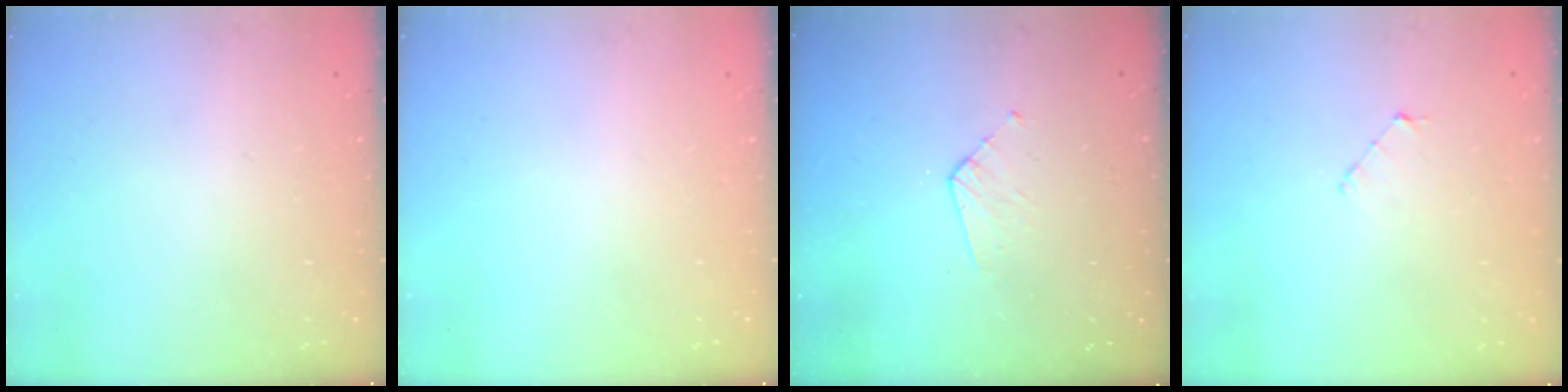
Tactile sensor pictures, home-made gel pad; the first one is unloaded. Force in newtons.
{"total": 0.0}
{"total": 3.8, "press": 3.8, "slide": 0.3}
{"total": 2.9, "press": 2.9, "slide": 0.3}